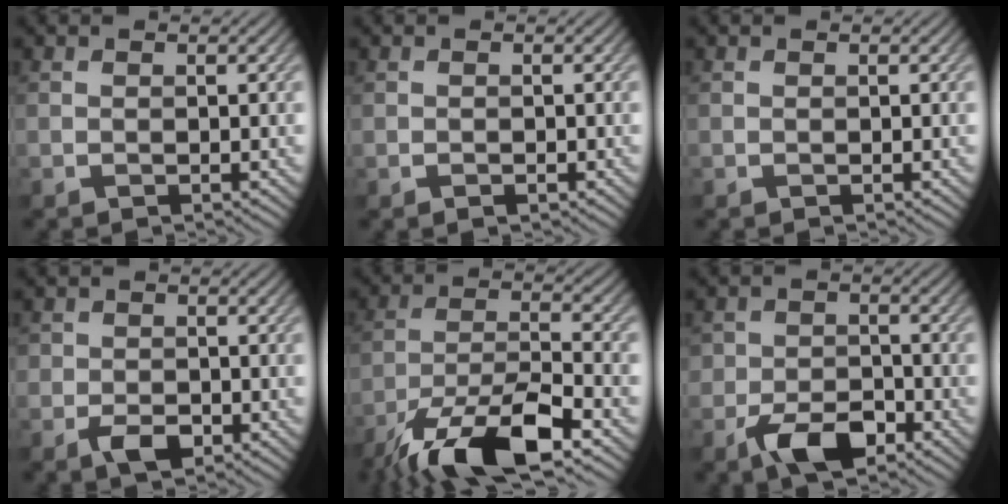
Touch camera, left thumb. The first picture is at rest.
{"total": 0.8, "force": [-0.4, 0.5, 0.5], "torque": [-0.007, -0.004, -0.005]}
{"total": 0.0}
{"total": 3.2, "force": [-1.5, 2.1, 1.8], "torque": [-0.033, -0.006, -0.034]}
{"total": 14.1, "force": [-9.4, 3.9, 9.8], "torque": [-0.191, -0.008, -0.179]}
{"total": 6.1, "force": [-3.4, 3.5, 3.6], "torque": [-0.063, -0.005, -0.070]}